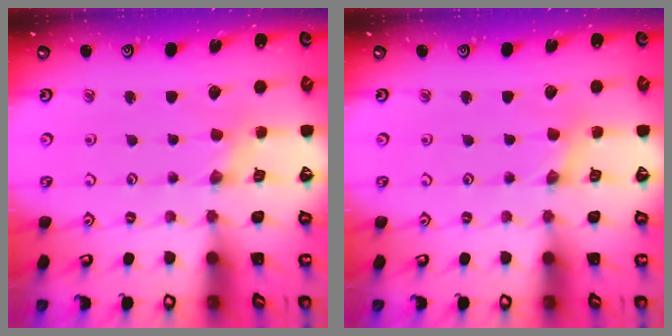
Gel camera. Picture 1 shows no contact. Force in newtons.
{"total": 0.9, "press": 0.8, "slide": 0.2}